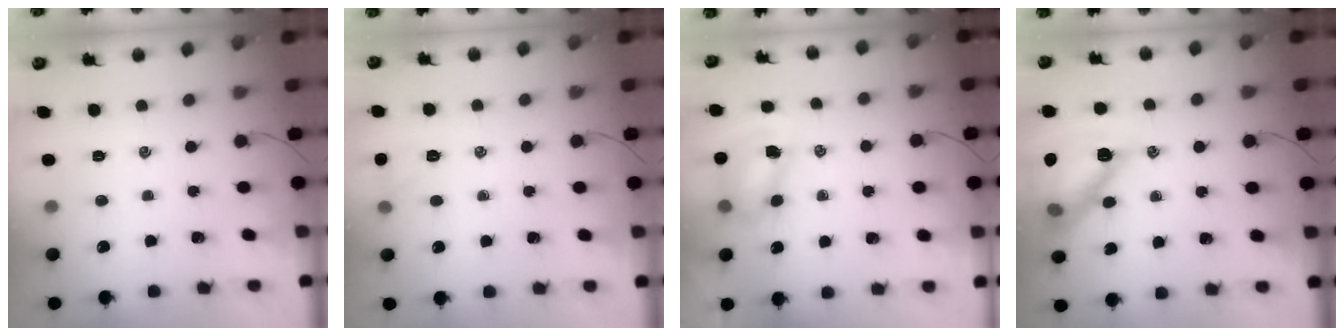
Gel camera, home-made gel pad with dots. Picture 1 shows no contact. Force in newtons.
{"total": 4.9, "press": 4.7, "slide": 1.4}
{"total": 8.0, "press": 7.9, "slide": 1.0}
{"total": 15.6, "press": 15.5, "slide": 1.4}